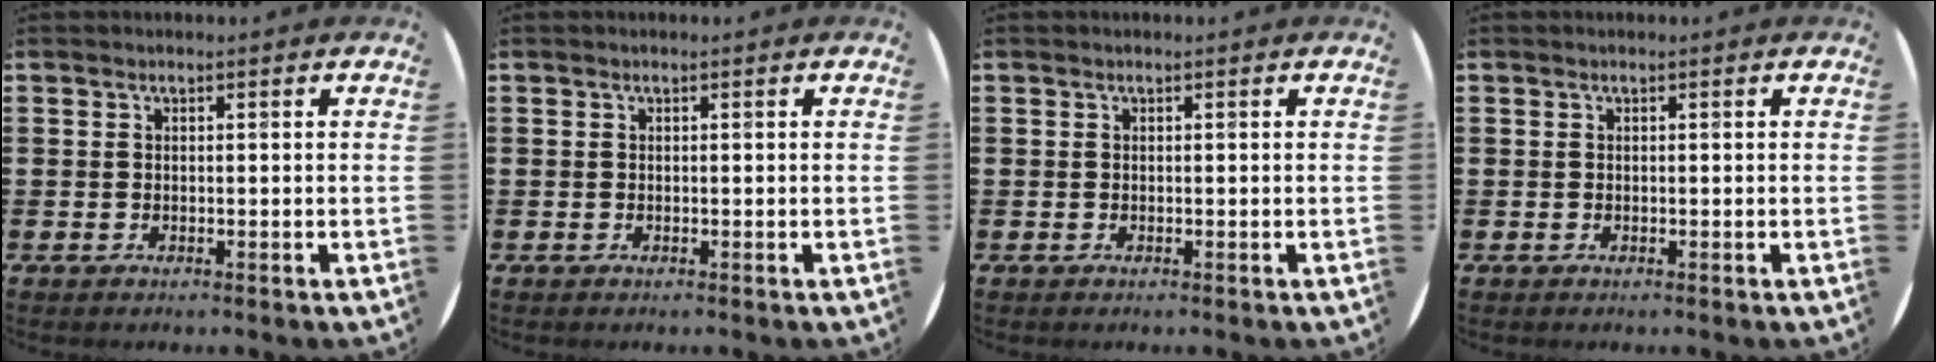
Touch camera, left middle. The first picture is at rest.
{"total": 0.0}
{"total": 0.0}
{"total": 0.0}